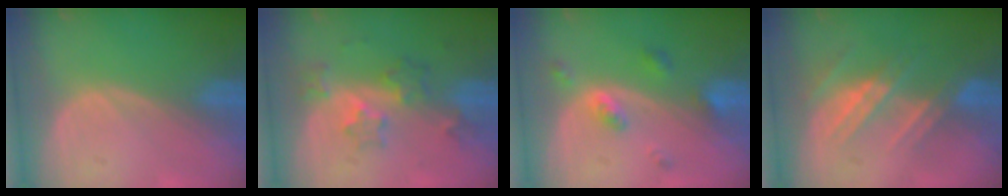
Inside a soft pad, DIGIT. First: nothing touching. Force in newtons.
{"total": 5.9, "press": 5.4, "slide": 2.4}
{"total": 4.3, "press": 4.0, "slide": 1.6}
{"total": 7.5, "press": 6.6, "slide": 3.4}